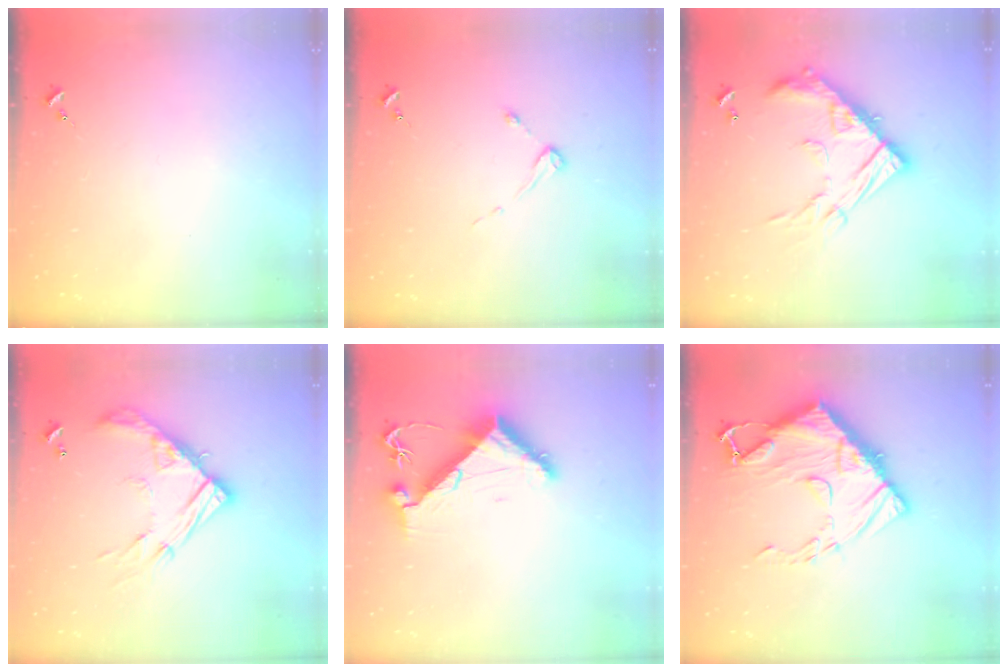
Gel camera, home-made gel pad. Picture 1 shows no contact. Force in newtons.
{"total": 3.1, "press": 3.1, "slide": 0.4}
{"total": 21.7, "press": 21.6, "slide": 1.9}
{"total": 17.3, "press": 17.3, "slide": 1.4}
{"total": 8.5, "press": 8.4, "slide": 1.4}
{"total": 18.3, "press": 18.2, "slide": 2.1}